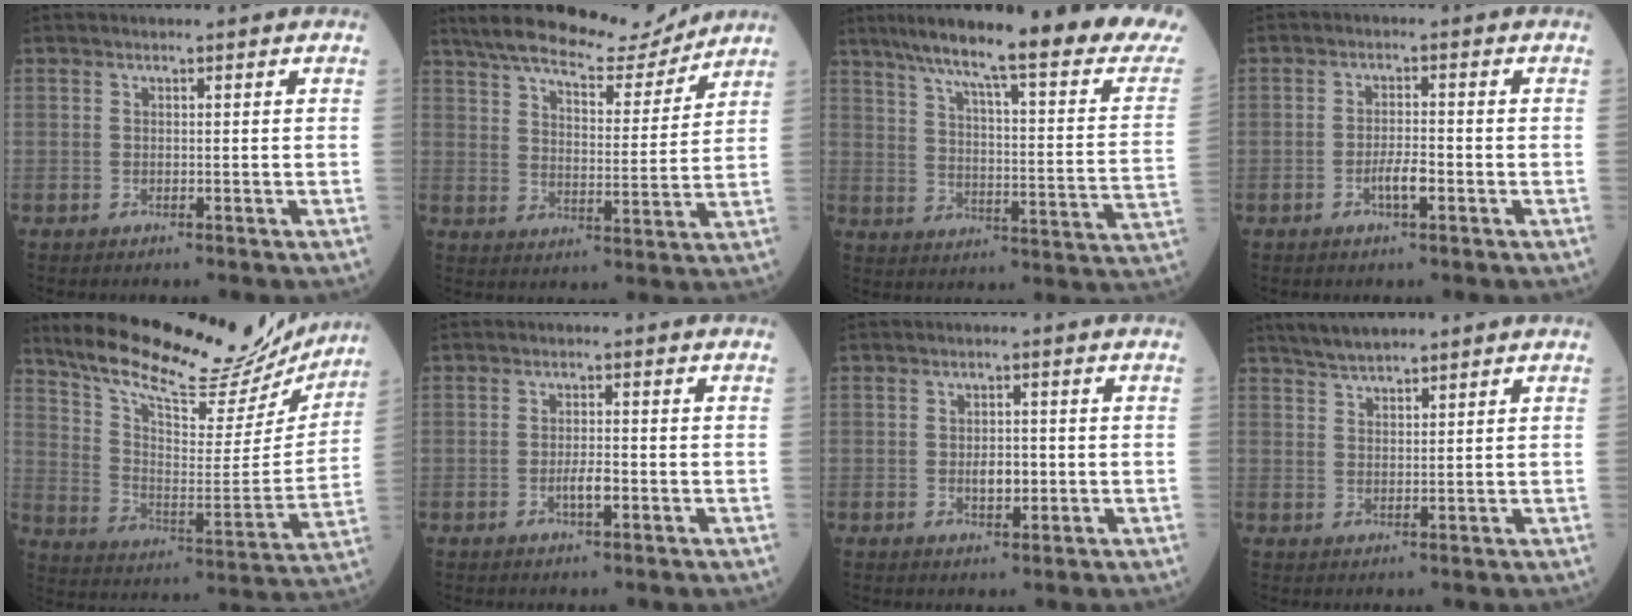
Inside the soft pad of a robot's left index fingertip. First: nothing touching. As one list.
[{"total": 15.3, "force": [13.7, 2.9, 6.2], "torque": [-0.103, 0.005, 0.207]}, {"total": 28.2, "force": [23.5, 1.2, 15.6], "torque": [-0.232, -0.058, 0.304]}, {"total": 3.0, "force": [-1.4, 0.6, 2.6], "torque": [-0.050, 0.001, -0.026]}, {"total": 24.9, "force": [22.2, 5.6, 9.7], "torque": [-0.158, -0.028, 0.315]}, {"total": 2.4, "force": [-0.9, 0.6, 2.2], "torque": [-0.039, 0.001, -0.016]}, {"total": 3.0, "force": [-0.5, 1.6, 2.5], "torque": [-0.043, 0.001, -0.006]}, {"total": 4.1, "force": [3.7, 0.7, 1.6], "torque": [-0.037, 0.017, 0.072]}]